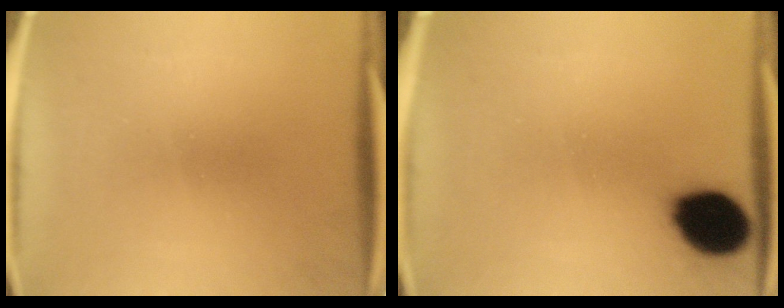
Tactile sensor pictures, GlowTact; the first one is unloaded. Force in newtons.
{"total": 13.0}